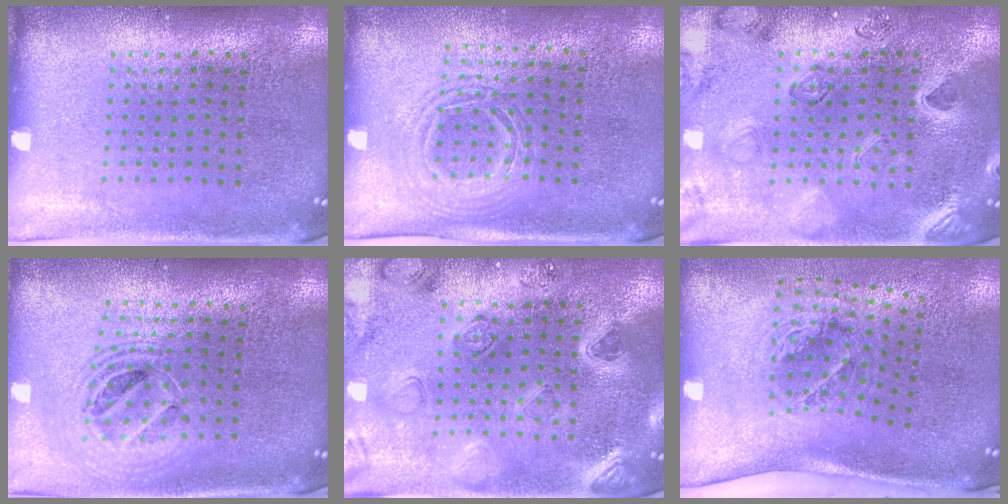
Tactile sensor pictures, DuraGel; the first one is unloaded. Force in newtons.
{"total": 1.5, "press": 1.3, "slide": 0.7}
{"total": 2.5, "press": 2.4, "slide": 0.9}
{"total": 1.9, "press": 1.6, "slide": 1.1}
{"total": 2.2, "press": 2.2, "slide": 0.4}
{"total": 1.8, "press": 1.2, "slide": 1.3}